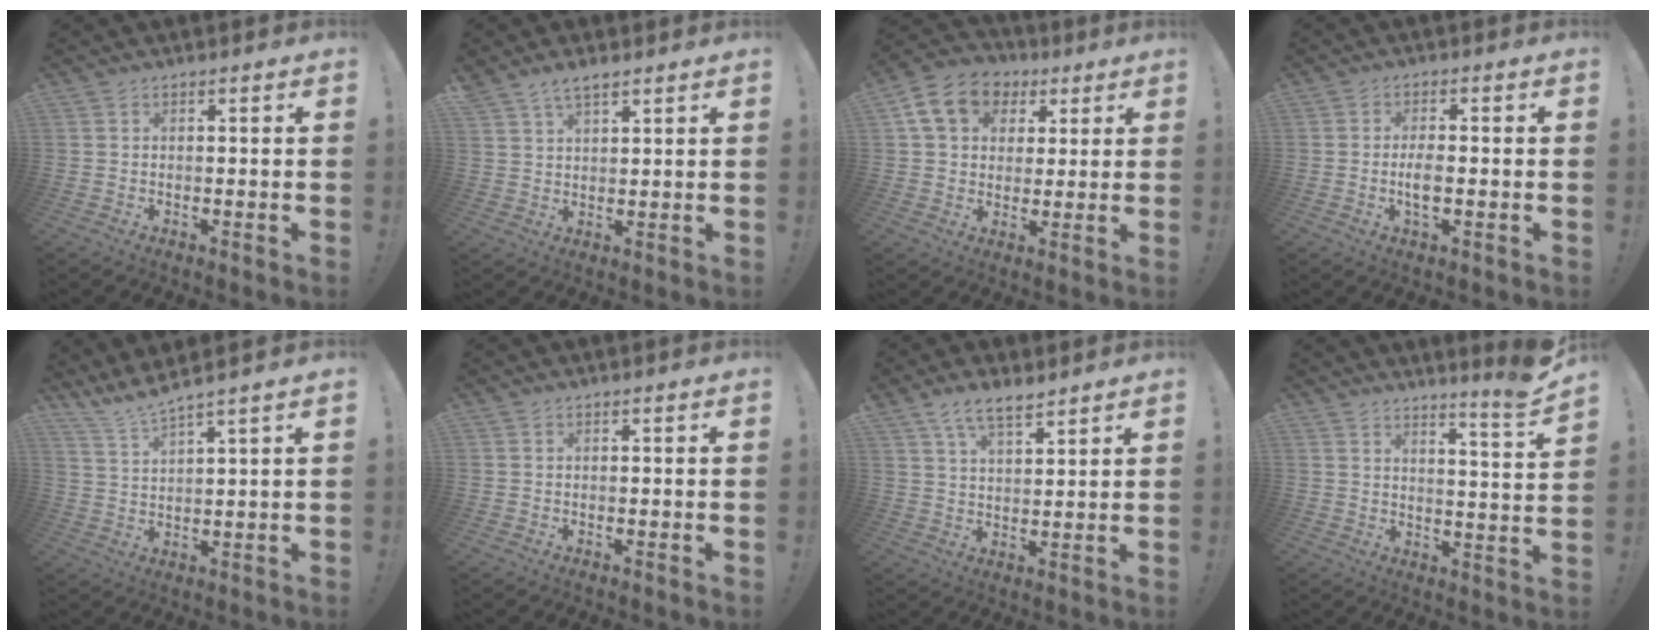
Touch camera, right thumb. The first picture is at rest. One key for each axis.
{"total": 4.6, "fx": 3.5, "fy": 1.7, "fz": 2.4, "tx": -0.037, "ty": -0.020, "tz": 0.065}
{"total": 14.0, "fx": 5.3, "fy": 11.0, "fz": 6.8, "tx": -0.103, "ty": -0.009, "tz": 0.106}
{"total": 4.8, "fx": -1.2, "fy": 1.5, "fz": 4.4, "tx": -0.104, "ty": -0.002, "tz": -0.023}
{"total": 5.5, "fx": 4.9, "fy": -0.5, "fz": 2.3, "tx": -0.057, "ty": -0.034, "tz": 0.089}
{"total": 0.0}
{"total": 7.3, "fx": 5.6, "fy": 2.6, "fz": 3.9, "tx": -0.065, "ty": -0.028, "tz": 0.103}
{"total": 6.9, "fx": 5.3, "fy": -0.9, "fz": 4.3, "tx": -0.054, "ty": -0.056, "tz": 0.081}